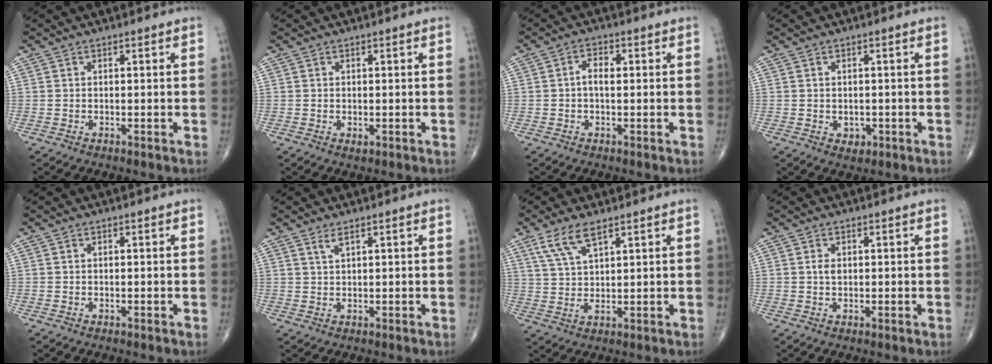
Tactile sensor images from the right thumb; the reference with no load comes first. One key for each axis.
{"total": 0.9, "fx": -0.2, "fy": 0.6, "fz": 0.7, "tx": -0.009, "ty": -0.003, "tz": -0.002}
{"total": 2.8, "fx": 0.1, "fy": 1.6, "fz": 2.3, "tx": -0.037, "ty": 0.011, "tz": -0.003}
{"total": 2.2, "fx": -0.6, "fy": 1.8, "fz": 1.2, "tx": -0.007, "ty": 0.000, "tz": -0.001}
{"total": 0.0}
{"total": 1.6, "fx": 1.2, "fy": 0.2, "fz": 1.2, "tx": -0.023, "ty": -0.003, "tz": 0.026}
{"total": 6.4, "fx": 3.9, "fy": 1.8, "fz": 4.7, "tx": -0.097, "ty": -0.008, "tz": 0.085}
{"total": 1.6, "fx": 0.3, "fy": 0.9, "fz": 1.3, "tx": -0.021, "ty": -0.002, "tz": 0.003}